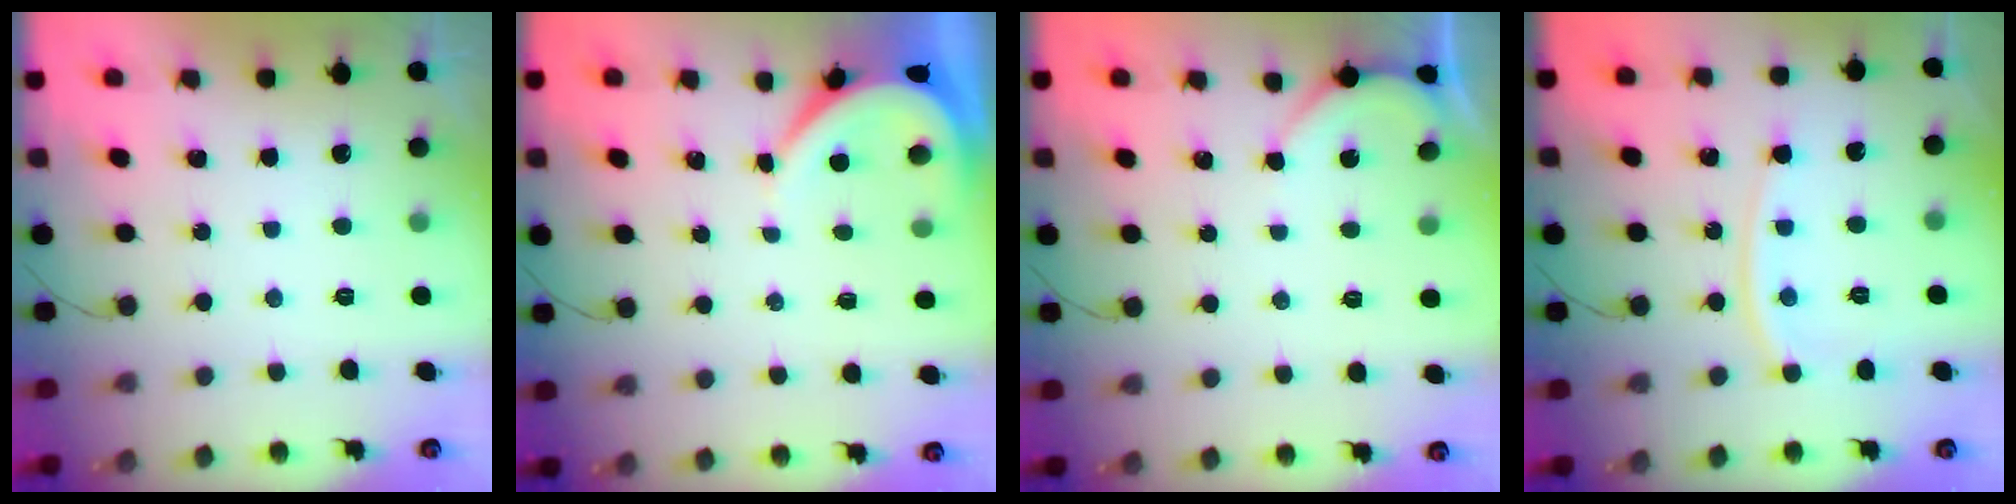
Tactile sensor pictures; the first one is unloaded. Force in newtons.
{"total": 3.9, "press": 3.9, "slide": 0.5}
{"total": 2.3, "press": 2.3, "slide": 0.4}
{"total": 7.2, "press": 7.1, "slide": 1.0}